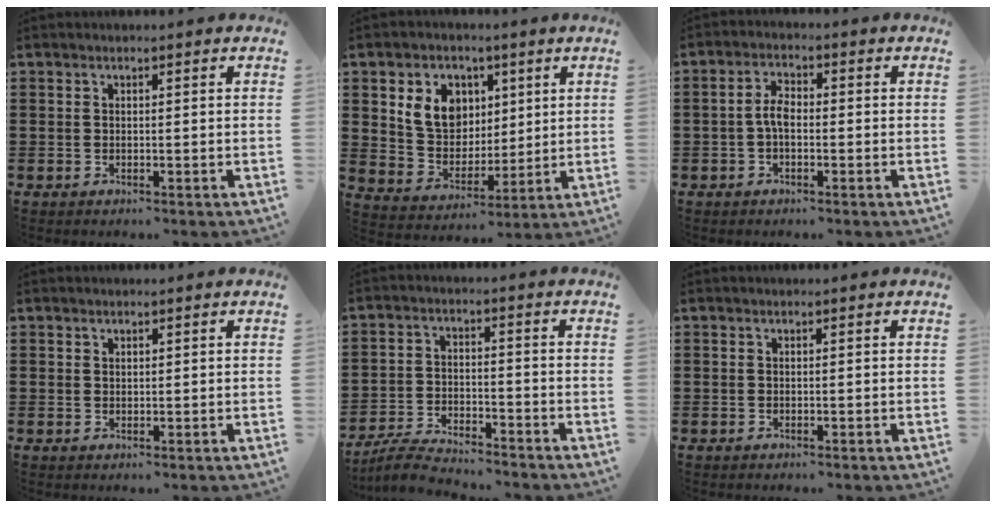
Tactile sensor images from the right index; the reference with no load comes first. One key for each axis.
{"total": 8.6, "fx": 3.2, "fy": 7.1, "fz": 3.5, "tx": -0.085, "ty": 0.015, "tz": 0.061}
{"total": 3.5, "fx": -0.7, "fy": 1.7, "fz": 2.9, "tx": -0.070, "ty": 0.001, "tz": -0.018}
{"total": 0.9, "fx": 0.7, "fy": 0.5, "fz": 0.1, "tx": -0.004, "ty": 0.002, "tz": 0.013}
{"total": 5.2, "fx": -5.0, "fy": 0.4, "fz": 1.3, "tx": -0.037, "ty": -0.002, "tz": -0.101}
{"total": 0.0}